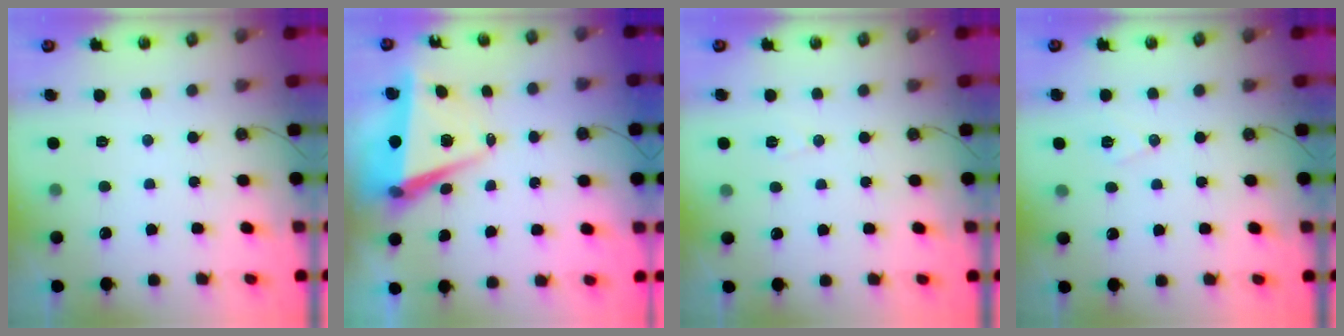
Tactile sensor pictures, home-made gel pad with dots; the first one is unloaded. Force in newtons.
{"total": 6.6, "press": 4.7, "slide": 4.7}
{"total": 5.1, "press": 4.9, "slide": 1.6}
{"total": 7.1, "press": 5.5, "slide": 4.5}